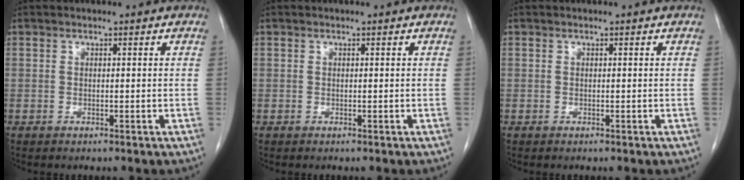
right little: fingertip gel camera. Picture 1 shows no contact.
{"total": 0.0}
{"total": 0.0}